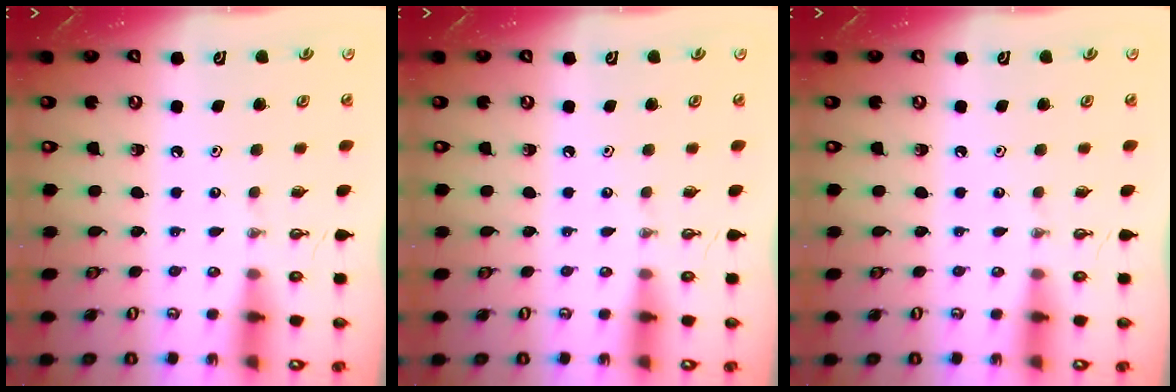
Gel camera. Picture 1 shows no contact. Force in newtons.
{"total": 0.0}
{"total": 0.0}